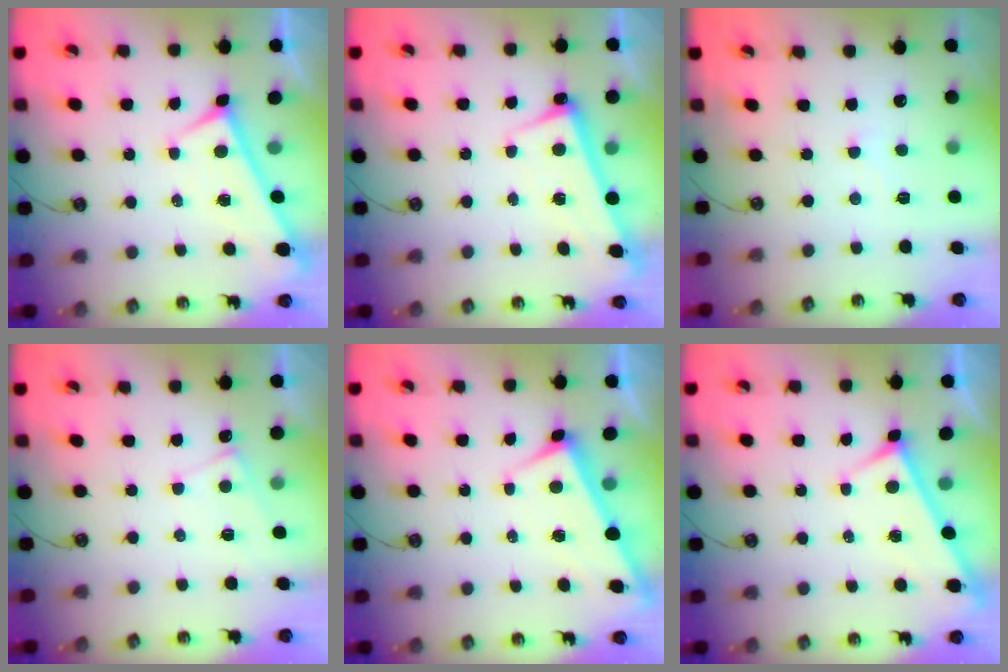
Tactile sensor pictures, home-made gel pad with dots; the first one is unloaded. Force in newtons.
{"total": 1.0, "press": 0.6, "slide": 0.8}
{"total": 3.5, "press": 3.5, "slide": 0.5}
{"total": 5.0, "press": 5.0, "slide": 0.3}
{"total": 3.2, "press": 3.2, "slide": 0.0}
{"total": 3.9, "press": 3.9, "slide": 0.3}